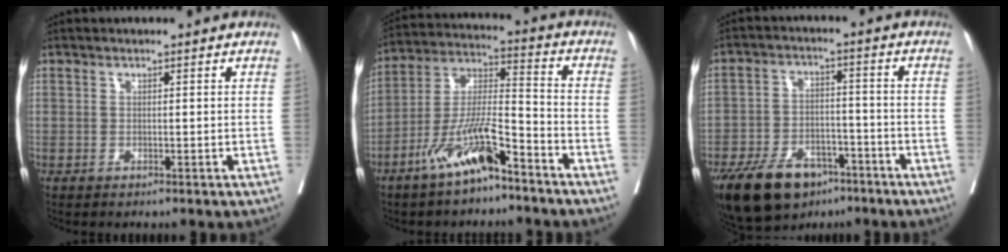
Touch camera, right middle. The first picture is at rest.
{"total": 11.5, "force": [-7.5, 2.1, 8.4], "torque": [-0.175, -0.008, -0.143]}
{"total": 13.2, "force": [-9.0, 6.8, 6.8], "torque": [-0.120, -0.003, -0.147]}